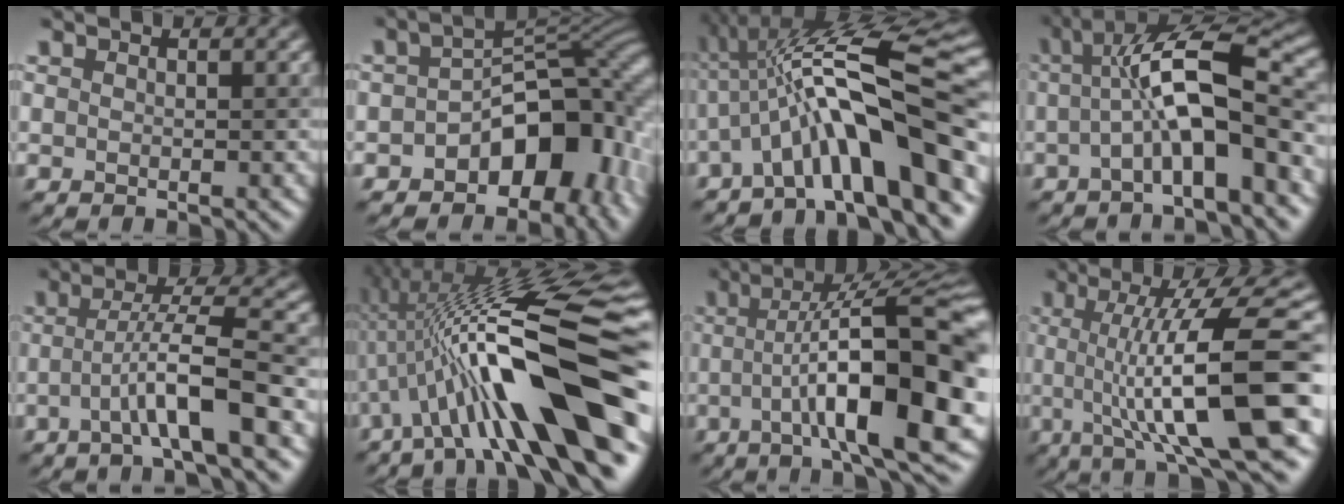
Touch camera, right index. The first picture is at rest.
{"total": 11.5, "force": [-4.1, 7.1, 8.1], "torque": [-0.078, 0.001, -0.066]}
{"total": 11.7, "force": [-2.9, 2.8, 11.0], "torque": [-0.165, 0.026, -0.049]}
{"total": 9.0, "force": [-0.9, 2.2, 8.7], "torque": [-0.135, 0.019, -0.019]}
{"total": 5.7, "force": [-1.6, 0.4, 5.4], "torque": [-0.092, 0.014, -0.033]}
{"total": 14.6, "force": [-2.0, 3.5, 14.0], "torque": [-0.222, 0.029, -0.032]}
{"total": 13.3, "force": [-1.3, 2.8, 12.9], "torque": [-0.177, 0.016, -0.017]}
{"total": 12.7, "force": [-0.5, 2.7, 12.4], "torque": [-0.167, 0.007, -0.006]}